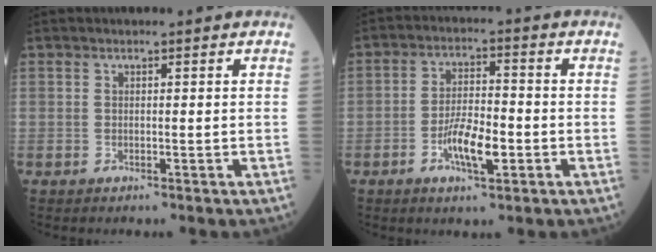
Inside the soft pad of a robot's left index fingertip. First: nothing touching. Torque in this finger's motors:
{"motor_torque": [0.14, 0.11, 0.19, 0.07]}